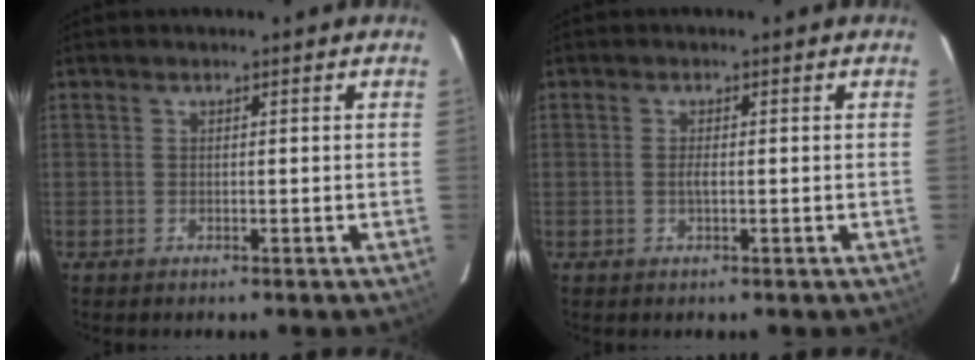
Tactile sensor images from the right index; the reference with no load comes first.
{"total": 1.2, "force": [-0.3, 0.2, 1.2], "torque": [-0.023, 0.000, -0.007]}